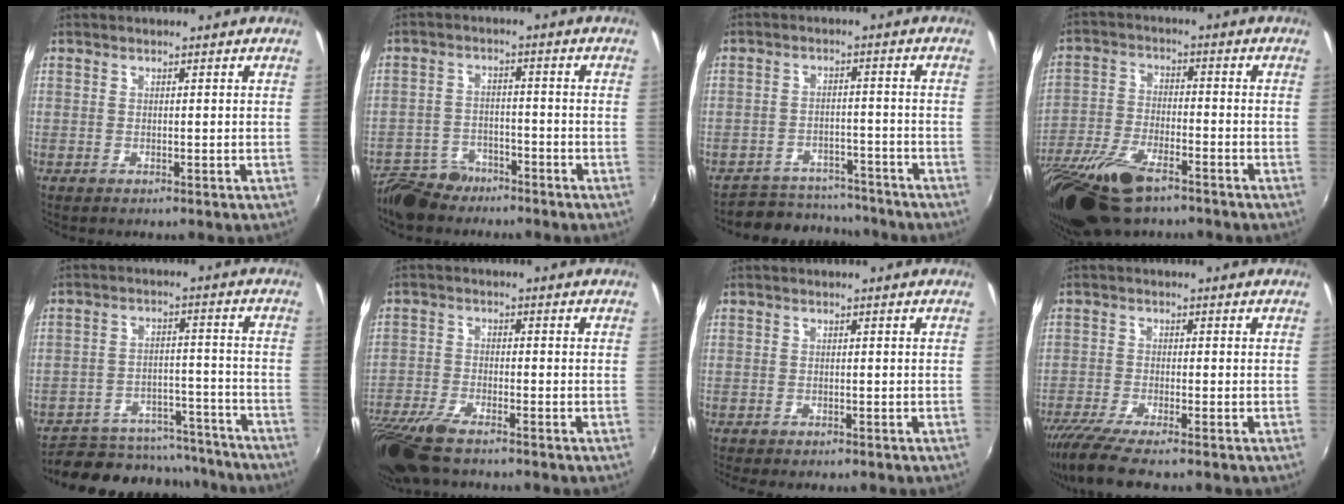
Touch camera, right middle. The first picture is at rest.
{"total": 9.5, "force": [-7.7, 4.8, 3.1], "torque": [-0.088, 0.002, -0.129]}
{"total": 10.6, "force": [-9.7, 3.9, 1.9], "torque": [-0.056, 0.018, -0.132]}
{"total": 17.1, "force": [-12.0, 6.2, 10.4], "torque": [-0.233, -0.038, -0.224]}
{"total": 19.2, "force": [-16.5, 7.8, 5.9], "torque": [-0.129, 0.027, -0.208]}
{"total": 11.8, "force": [-9.1, 2.9, 6.9], "torque": [-0.165, -0.038, -0.176]}
{"total": 1.6, "force": [-1.2, 0.7, 0.7], "torque": [-0.016, -0.011, -0.019]}
{"total": 6.8, "force": [-5.7, 0.0, 3.8], "torque": [-0.094, -0.028, -0.102]}